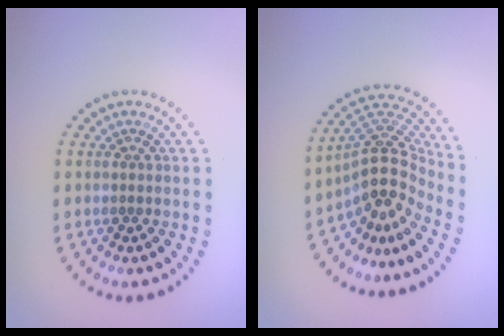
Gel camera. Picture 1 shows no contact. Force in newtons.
{"total": 4.9, "press": 3.6, "slide": 3.4}